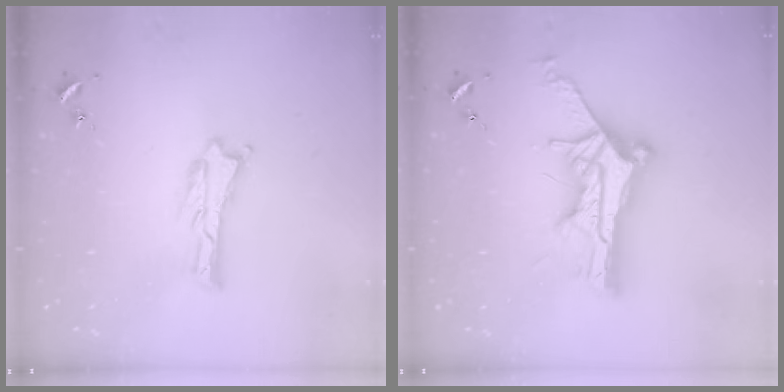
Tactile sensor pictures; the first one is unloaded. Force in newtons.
{"total": 12.0, "press": 12.0, "slide": 0.8}